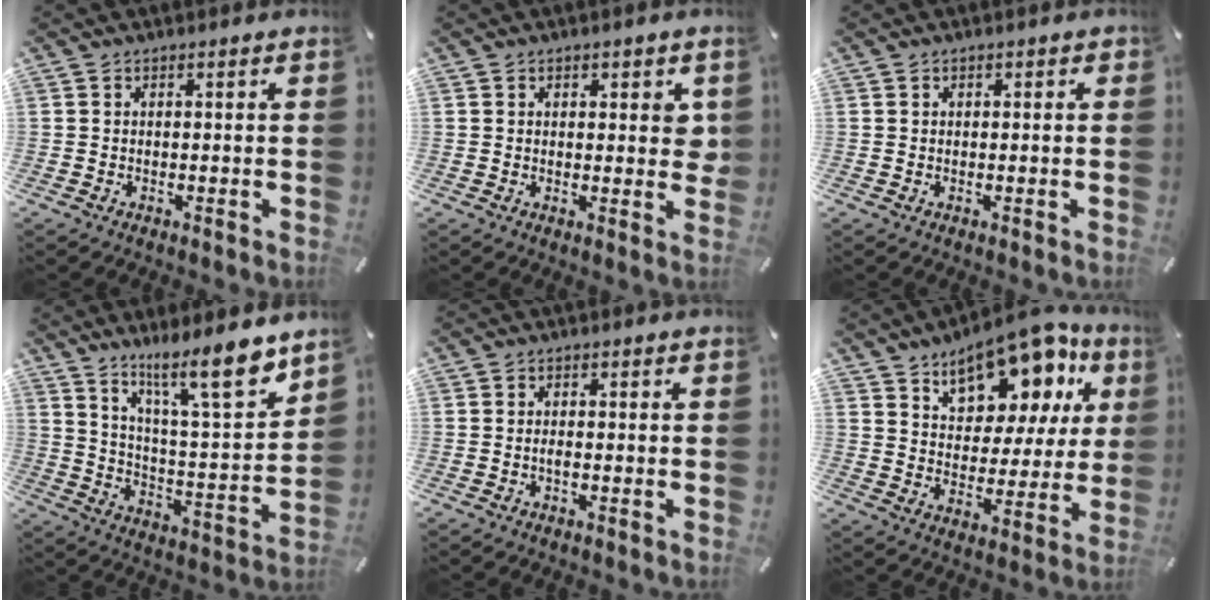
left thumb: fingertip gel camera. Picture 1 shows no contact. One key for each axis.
{"total": 3.5, "fx": 1.0, "fy": 2.0, "fz": 2.6, "tx": -0.021, "ty": -0.006, "tz": 0.010}
{"total": 0.6, "fx": 0.1, "fy": 0.5, "fz": 0.2, "tx": -0.002, "ty": 0.004, "tz": 0.001}
{"total": 16.1, "fx": 12.3, "fy": 3.1, "fz": 9.9, "tx": -0.160, "ty": -0.084, "tz": 0.199}
{"total": 1.3, "fx": -0.5, "fy": 0.5, "fz": 1.1, "tx": -0.021, "ty": 0.000, "tz": -0.010}
{"total": 16.3, "fx": 11.6, "fy": 8.6, "fz": 7.5, "tx": -0.111, "ty": -0.086, "tz": 0.202}